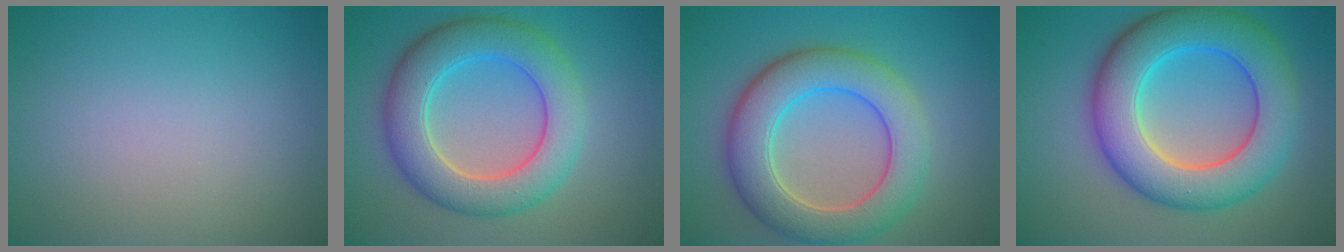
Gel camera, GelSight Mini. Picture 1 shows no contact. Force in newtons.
{"total": 7.6, "press": 7.6, "slide": 0.1}
{"total": 7.9, "press": 7.9, "slide": 0.6}
{"total": 10.2, "press": 10.2, "slide": 0.2}